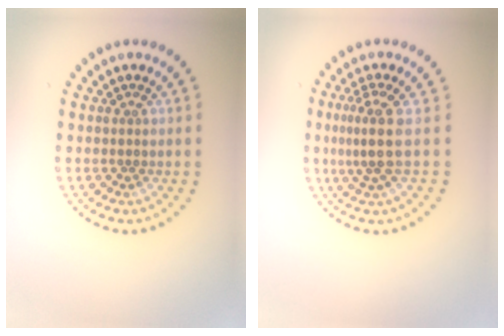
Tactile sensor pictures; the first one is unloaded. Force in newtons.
{"total": 3.0, "press": 2.1, "slide": 2.1}